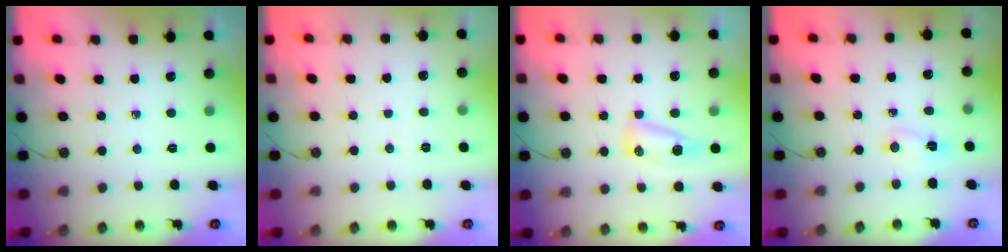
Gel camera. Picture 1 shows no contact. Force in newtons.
{"total": 13.2, "press": 3.1, "slide": 12.8}
{"total": 9.5, "press": 7.5, "slide": 5.9}
{"total": 2.1, "press": 2.0, "slide": 0.5}